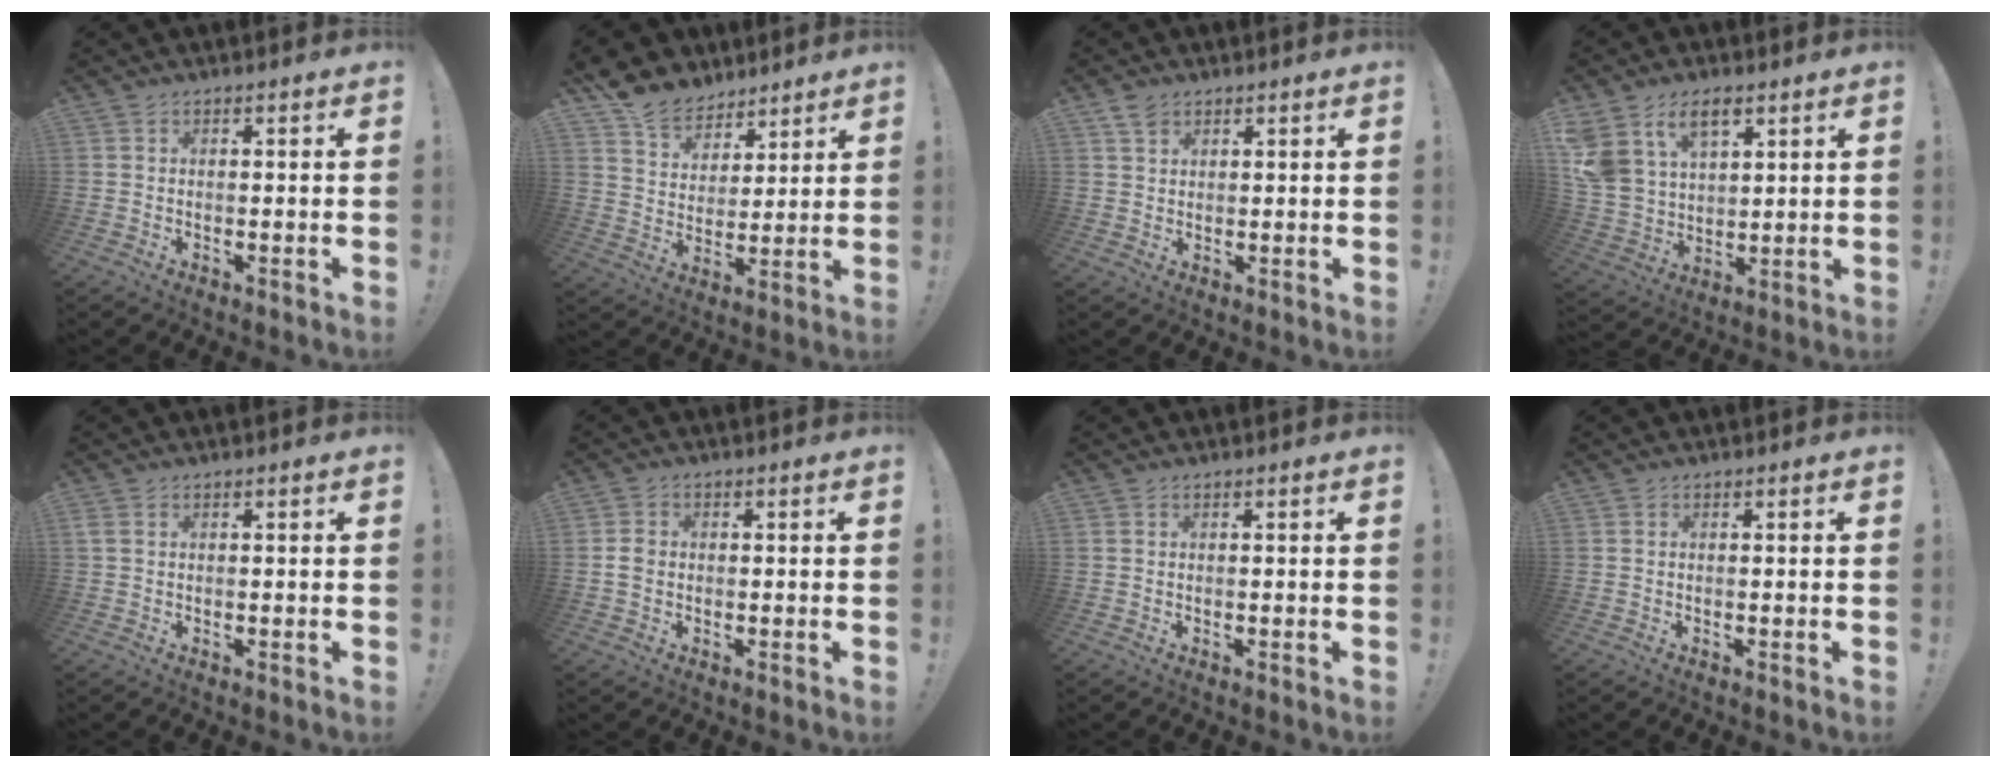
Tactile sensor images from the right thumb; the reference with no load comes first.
{"total": 11.2, "force": [8.8, 6.6, 2.0], "torque": [-0.043, -0.067, 0.173]}
{"total": 4.2, "force": [2.7, 2.9, 1.3], "torque": [-0.016, -0.010, 0.049]}
{"total": 12.9, "force": [7.2, 8.5, 6.6], "torque": [-0.142, -0.037, 0.142]}
{"total": 1.1, "force": [0.4, 0.7, 0.7], "torque": [-0.019, 0.005, 0.009]}
{"total": 2.5, "force": [-0.4, 2.1, 1.4], "torque": [-0.016, 0.006, -0.010]}
{"total": 0.0}
{"total": 0.0}